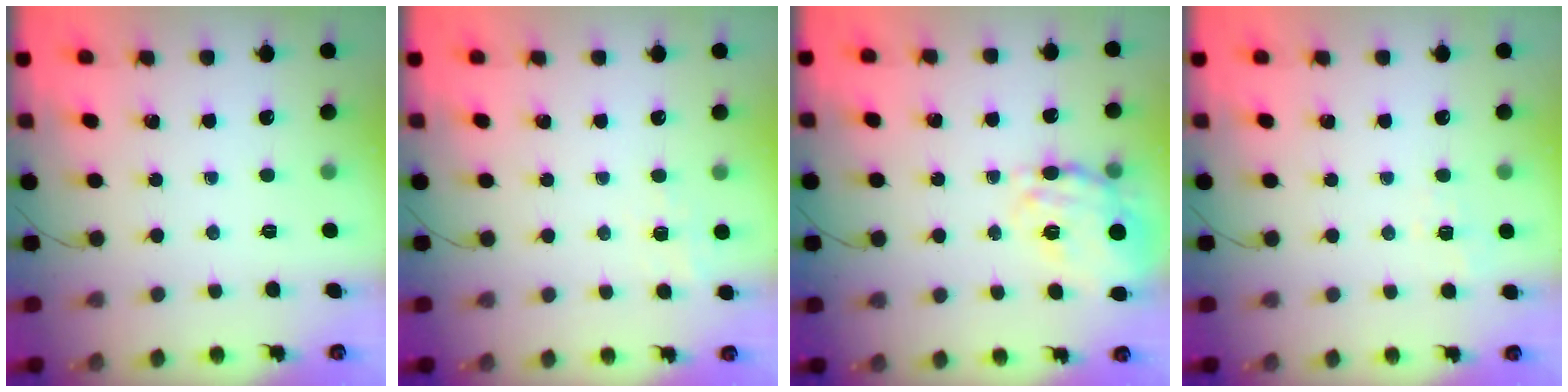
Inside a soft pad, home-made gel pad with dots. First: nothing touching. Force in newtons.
{"total": 4.4, "press": 4.1, "slide": 1.6}
{"total": 12.4, "press": 12.0, "slide": 3.0}
{"total": 3.9, "press": 3.5, "slide": 1.7}